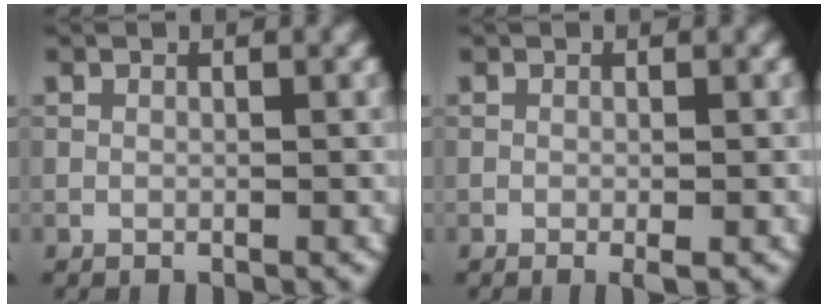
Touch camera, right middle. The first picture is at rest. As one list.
[{"total": 1.1, "force": [-0.4, 0.1, 1.0], "torque": [-0.015, -0.005, -0.007]}]